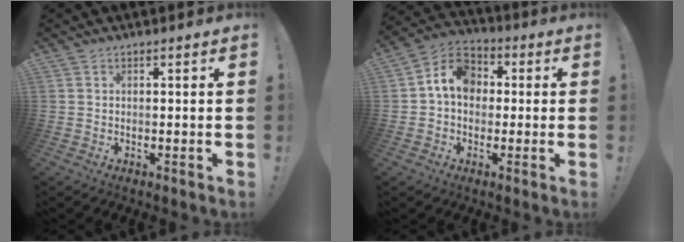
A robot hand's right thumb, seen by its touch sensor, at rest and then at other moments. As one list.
[{"total": 10.1, "force": [1.2, 7.8, 6.3], "torque": [-0.100, 0.017, 0.029]}]